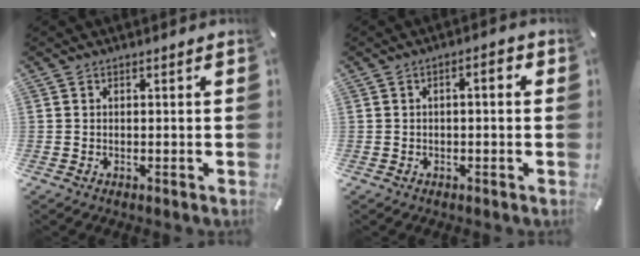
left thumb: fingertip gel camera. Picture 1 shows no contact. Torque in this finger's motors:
{"motor_torque": [-0.12, 0.05, -0.14, -0.13, 0.00]}